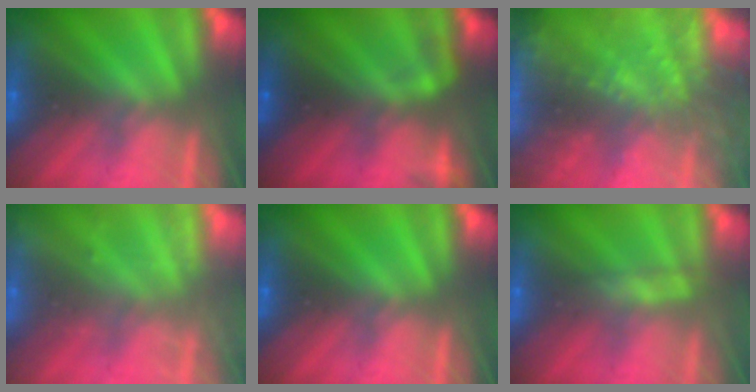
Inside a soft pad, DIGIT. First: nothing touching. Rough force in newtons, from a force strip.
{"total": 2.3}
{"total": 9.7}
{"total": 2.3}
{"total": 0.0}
{"total": 2.6}